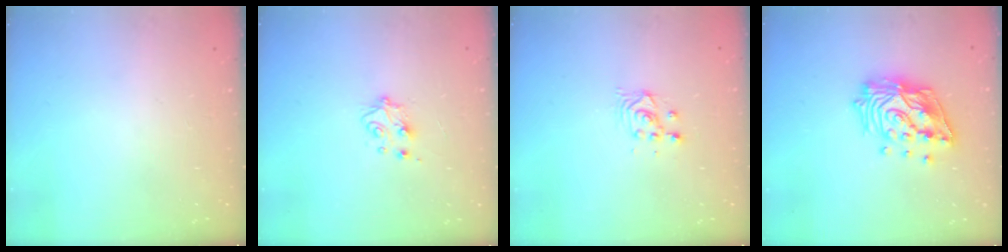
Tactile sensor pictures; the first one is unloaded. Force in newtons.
{"total": 4.8, "press": 4.8, "slide": 0.4}
{"total": 2.9, "press": 2.9, "slide": 0.1}
{"total": 17.5, "press": 17.5, "slide": 1.4}